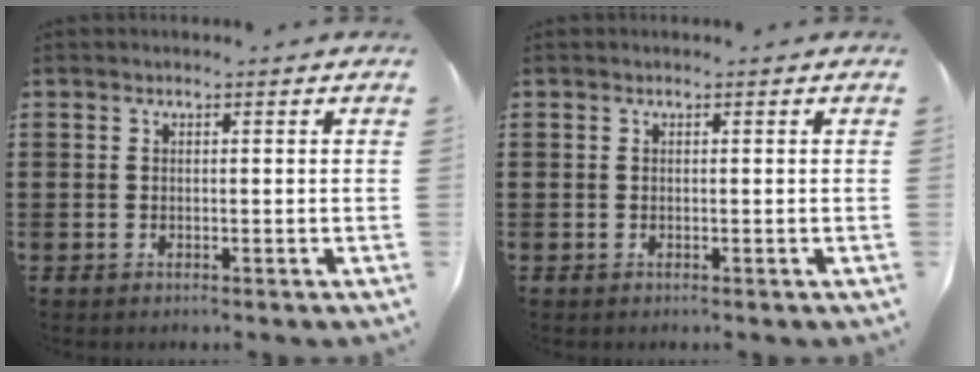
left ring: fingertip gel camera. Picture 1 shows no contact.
{"total": 0.0}